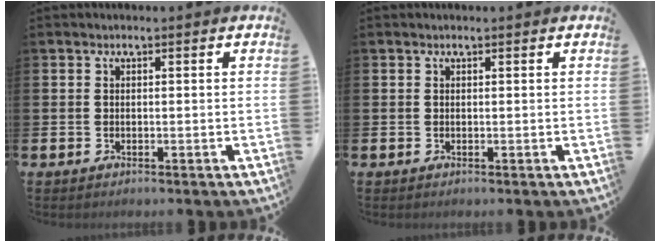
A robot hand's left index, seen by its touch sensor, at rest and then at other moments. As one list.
[{"total": 0.0}]